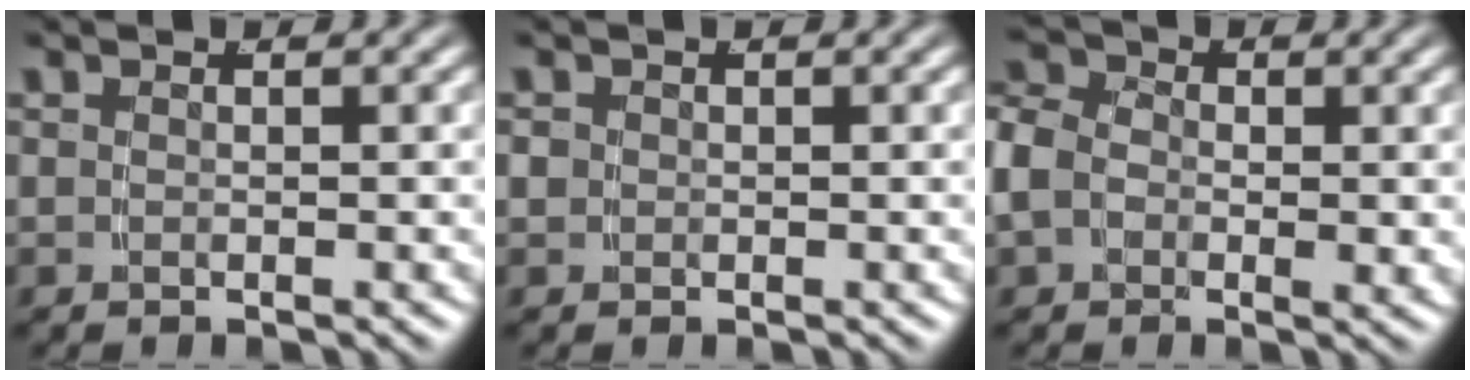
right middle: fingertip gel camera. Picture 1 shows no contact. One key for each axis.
{"total": 1.0, "fx": -0.1, "fy": 0.9, "fz": 0.3, "tx": -0.012, "ty": -0.006, "tz": 0.001}
{"total": 4.9, "fx": 0.2, "fy": 4.1, "fz": 2.8, "tx": -0.068, "ty": -0.004, "tz": -0.004}